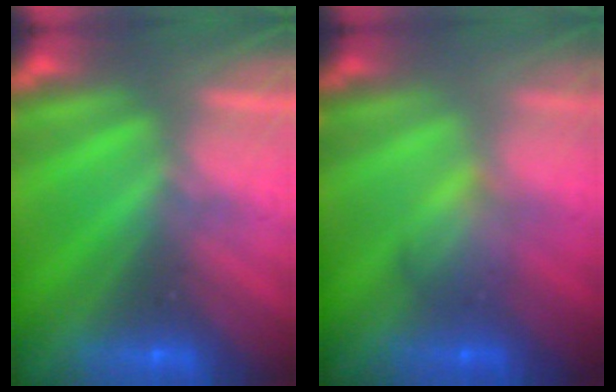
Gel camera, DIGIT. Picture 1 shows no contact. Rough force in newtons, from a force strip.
{"total": 2.1}